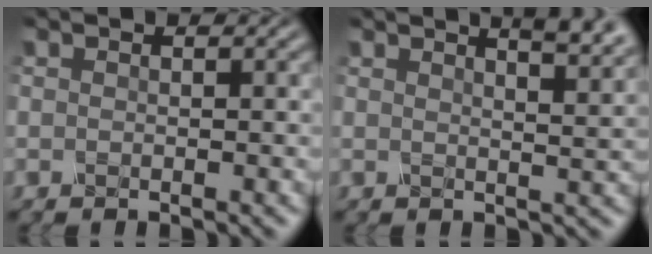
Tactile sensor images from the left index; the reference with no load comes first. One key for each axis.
{"total": 4.7, "fx": 3.5, "fy": 1.3, "fz": 2.9, "tx": -0.018, "ty": 0.022, "tz": 0.020}